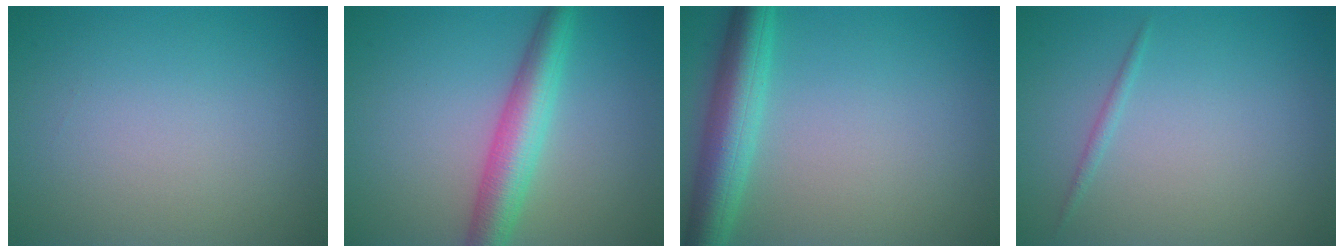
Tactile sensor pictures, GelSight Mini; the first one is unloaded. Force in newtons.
{"total": 5.1, "press": 5.1, "slide": 0.0}
{"total": 5.6, "press": 5.5, "slide": 0.2}
{"total": 0.7, "press": 0.7, "slide": 0.1}